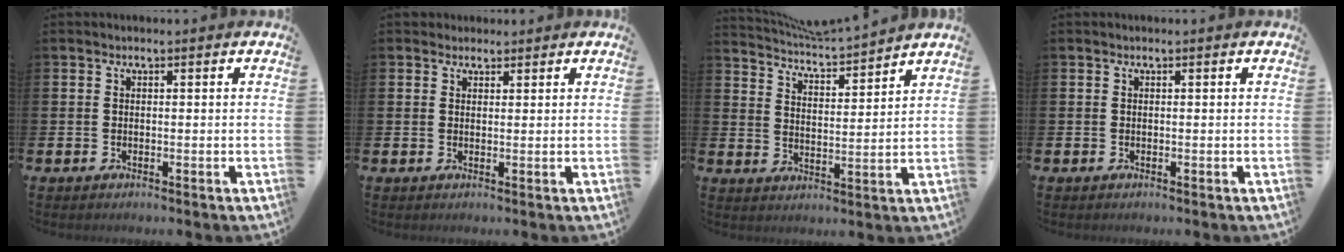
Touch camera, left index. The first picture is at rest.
{"total": 1.7, "force": [1.5, 0.8, 0.0], "torque": [0.015, -0.004, 0.024]}
{"total": 5.0, "force": [5.0, -0.3, 0.2], "torque": [-0.027, -0.045, 0.085]}
{"total": 0.0}